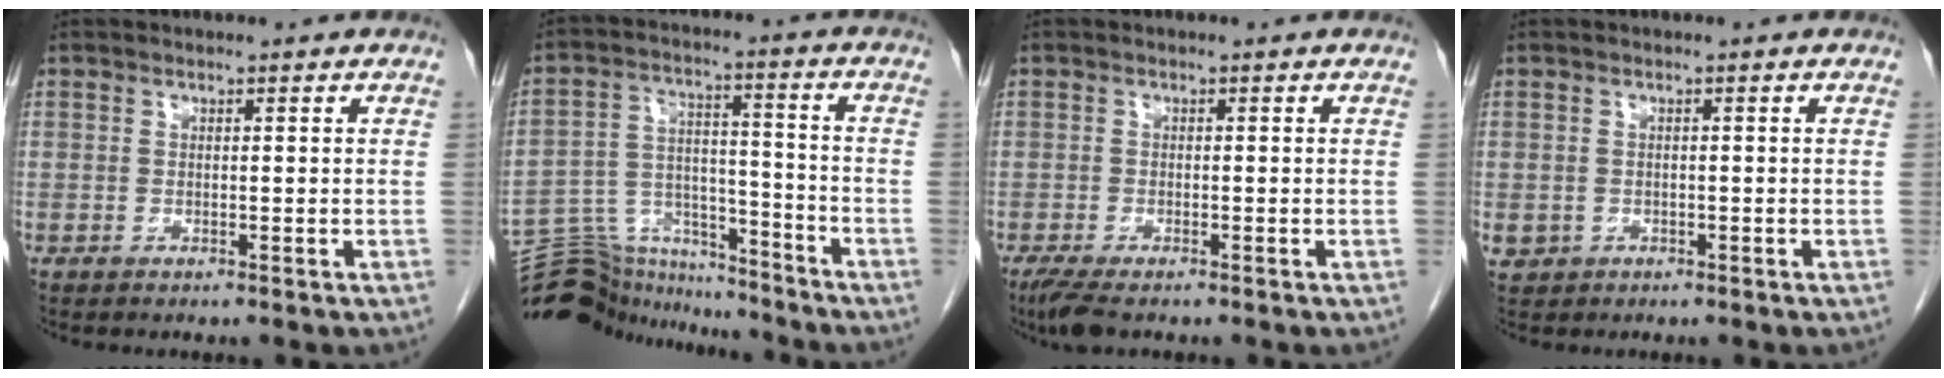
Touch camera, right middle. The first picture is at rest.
{"total": 14.5, "force": [-14.1, 3.2, 1.4], "torque": [-0.034, 0.045, -0.232]}
{"total": 3.6, "force": [-2.6, 0.8, 2.4], "torque": [-0.047, -0.011, -0.042]}
{"total": 1.9, "force": [-0.6, 1.7, 0.3], "torque": [-0.001, 0.005, -0.004]}